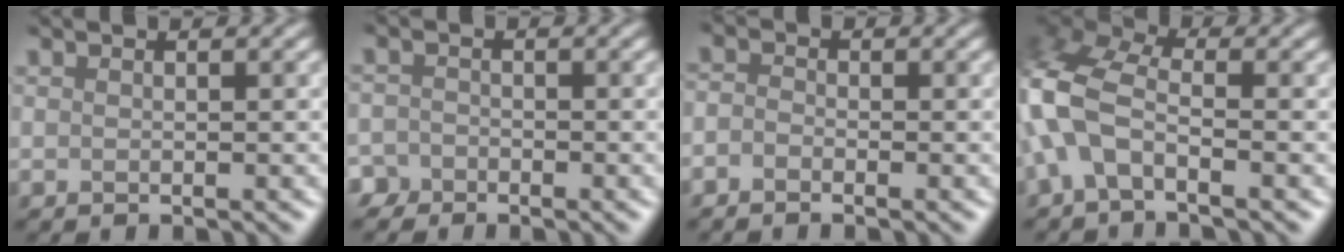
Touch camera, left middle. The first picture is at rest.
{"total": 2.1, "force": [-1.8, 0.2, -1.2], "torque": [0.004, 0.002, -0.029]}
{"total": 1.3, "force": [-1.2, -0.1, -0.4], "torque": [-0.015, -0.001, -0.016]}
{"total": 6.4, "force": [-1.7, 3.6, 5.0], "torque": [-0.148, 0.013, -0.044]}